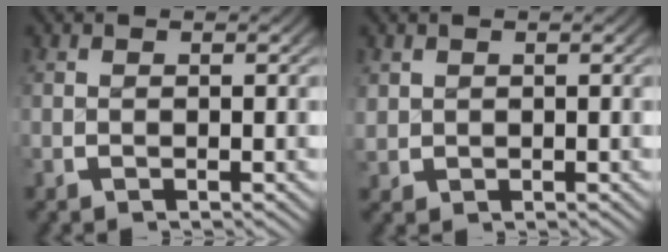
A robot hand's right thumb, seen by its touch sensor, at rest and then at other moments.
{"total": 1.0, "force": [0.6, 0.8, -0.3], "torque": [0.001, -0.004, 0.019]}